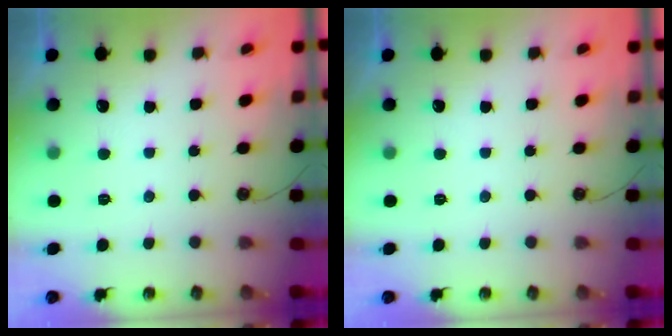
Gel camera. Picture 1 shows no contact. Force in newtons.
{"total": 0.0}